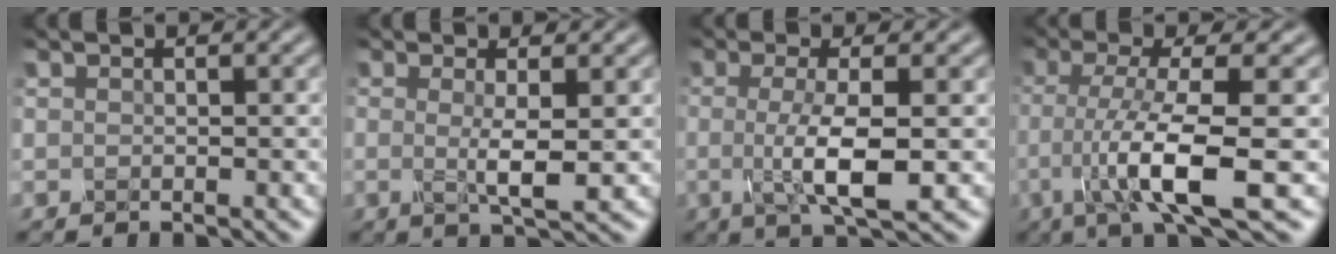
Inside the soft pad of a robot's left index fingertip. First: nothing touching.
{"total": 2.9, "force": [-0.1, 0.4, 2.9], "torque": [-0.051, -0.011, -0.001]}
{"total": 5.5, "force": [-0.6, 1.3, 5.3], "torque": [-0.092, -0.011, -0.013]}
{"total": 7.3, "force": [-2.2, 1.1, 6.9], "torque": [-0.119, -0.008, -0.042]}